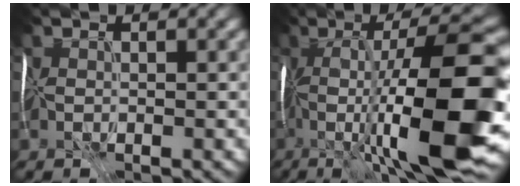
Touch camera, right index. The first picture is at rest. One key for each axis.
{"total": 15.5, "fx": -3.2, "fy": 2.7, "fz": 14.9, "tx": -0.234, "ty": 0.019, "tz": -0.048}